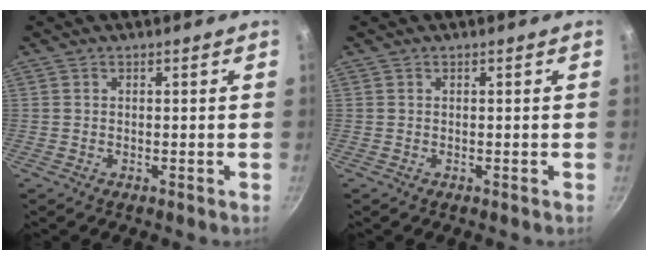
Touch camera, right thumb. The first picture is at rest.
{"total": 0.0}